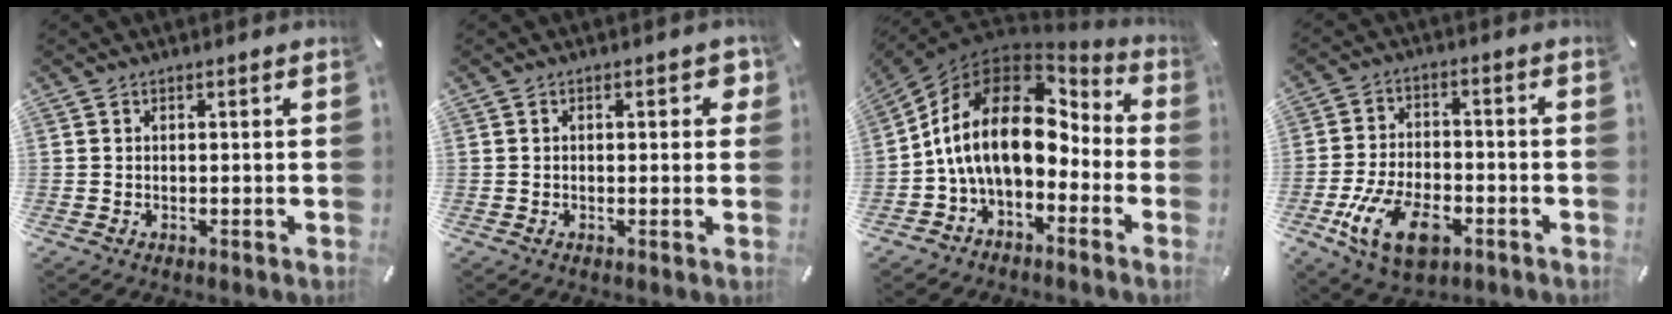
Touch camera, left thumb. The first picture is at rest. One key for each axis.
{"total": 3.2, "fx": 0.3, "fy": 1.6, "fz": 2.7, "tx": -0.030, "ty": 0.001, "tz": -0.002}
{"total": 18.3, "fx": 0.6, "fy": 11.7, "fz": 14.0, "tx": -0.296, "ty": 0.003, "tz": 0.007}
{"total": 13.4, "fx": -5.8, "fy": 7.9, "fz": 9.3, "tx": -0.184, "ty": 0.019, "tz": -0.103}